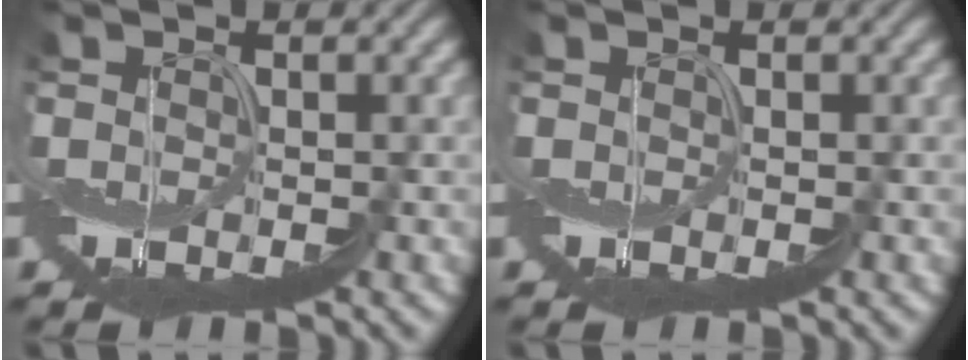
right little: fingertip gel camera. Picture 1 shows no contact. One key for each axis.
{"total": 0.0}